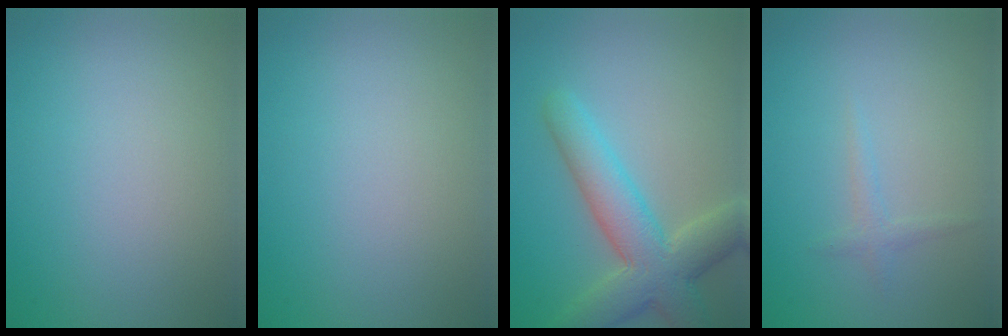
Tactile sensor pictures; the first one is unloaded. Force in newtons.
{"total": 0.0}
{"total": 5.6, "press": 5.6, "slide": 0.6}
{"total": 1.0, "press": 1.0, "slide": 0.1}